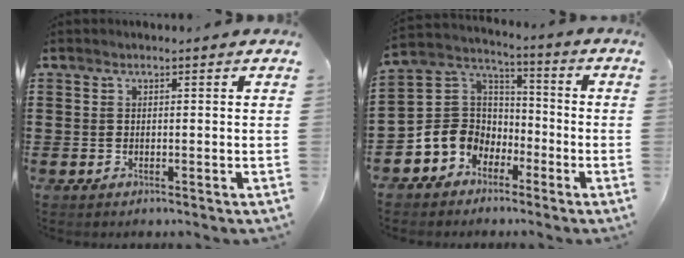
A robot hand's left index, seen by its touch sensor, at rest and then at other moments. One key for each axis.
{"total": 6.9, "fx": -2.6, "fy": 6.4, "fz": 0.5, "tx": -0.057, "ty": 0.001, "tz": -0.056}